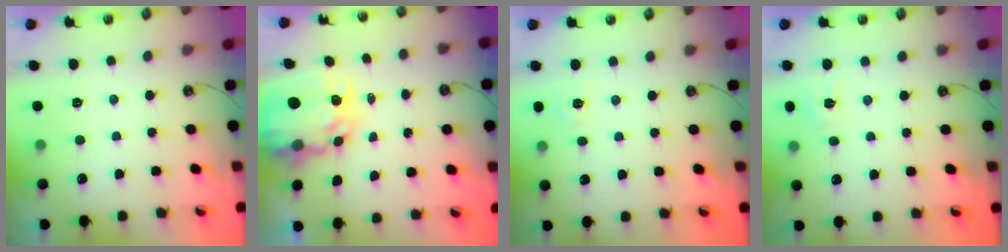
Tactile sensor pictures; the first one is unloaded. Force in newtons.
{"total": 8.4, "press": 8.4, "slide": 0.7}
{"total": 2.8, "press": 2.8, "slide": 0.4}
{"total": 5.3, "press": 5.2, "slide": 0.7}